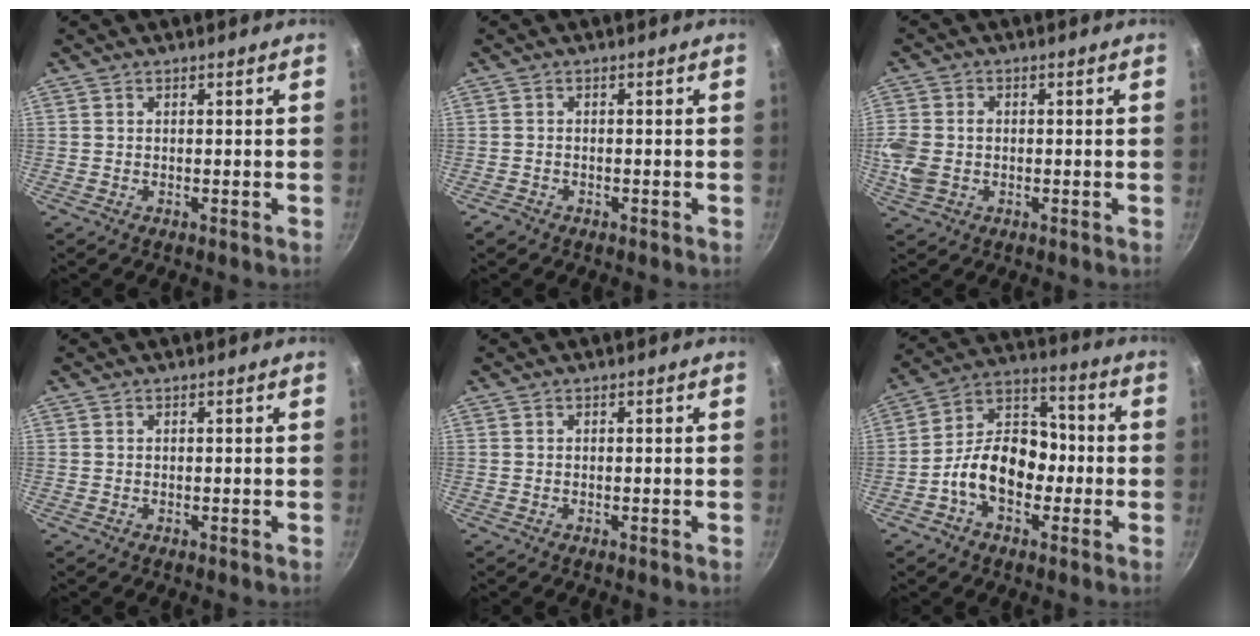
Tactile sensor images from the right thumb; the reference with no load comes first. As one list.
[{"total": 1.5, "force": [-1.1, 0.9, 0.4], "torque": [-0.015, 0.013, -0.019]}, {"total": 7.7, "force": [-1.0, 6.0, 4.8], "torque": [-0.107, 0.002, -0.024]}, {"total": 0.0}, {"total": 0.0}, {"total": 14.1, "force": [-3.4, 9.7, 9.6], "torque": [-0.114, 0.050, -0.074]}]